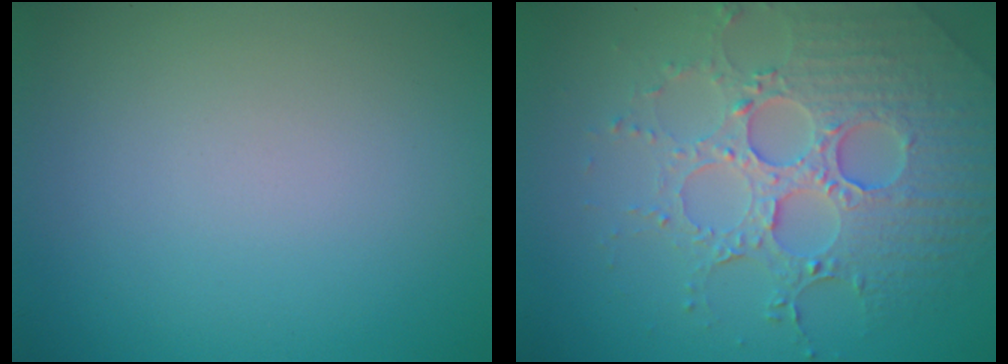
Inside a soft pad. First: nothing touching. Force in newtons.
{"total": 6.4, "press": 5.1, "slide": 3.8}